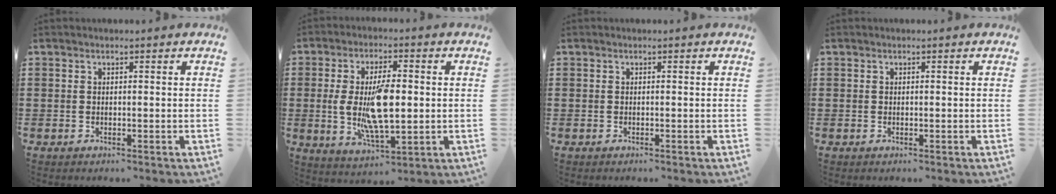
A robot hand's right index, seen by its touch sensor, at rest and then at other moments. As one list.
[{"total": 10.6, "force": [0.1, 4.3, 9.7], "torque": [-0.193, -0.003, -0.003]}, {"total": 0.0}, {"total": 0.0}]